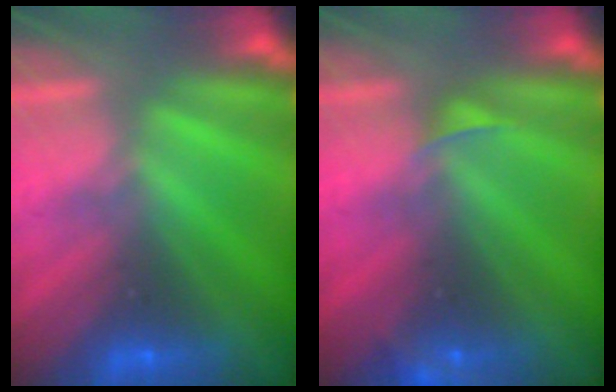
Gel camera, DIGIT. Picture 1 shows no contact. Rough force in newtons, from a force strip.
{"total": 2.5}